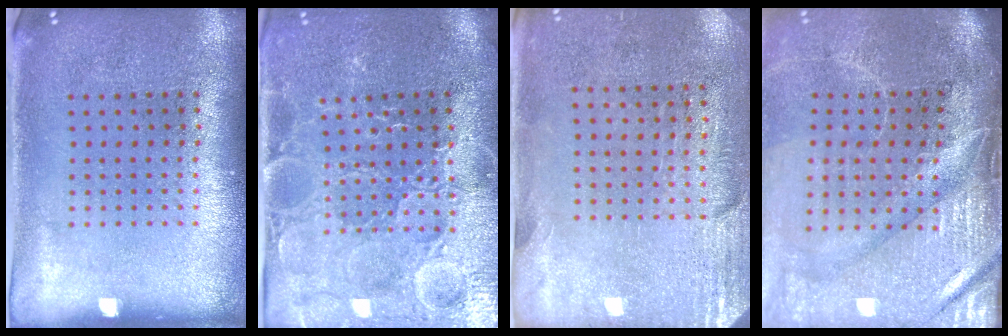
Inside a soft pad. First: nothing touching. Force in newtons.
{"total": 3.8, "press": 3.7, "slide": 0.8}
{"total": 2.8, "press": 2.4, "slide": 1.4}
{"total": 4.7, "press": 4.0, "slide": 2.5}